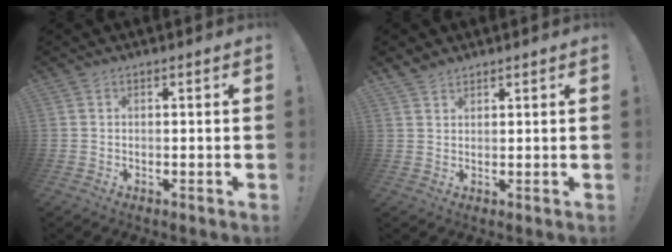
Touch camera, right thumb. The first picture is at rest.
{"total": 2.8, "force": [2.5, 1.1, 0.6], "torque": [0.000, -0.020, 0.046]}